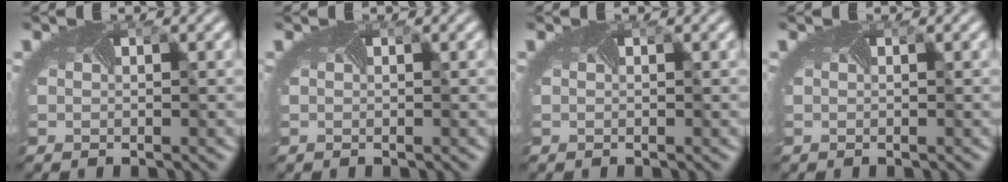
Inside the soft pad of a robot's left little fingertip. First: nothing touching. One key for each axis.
{"total": 0.0}
{"total": 0.0}
{"total": 0.0}